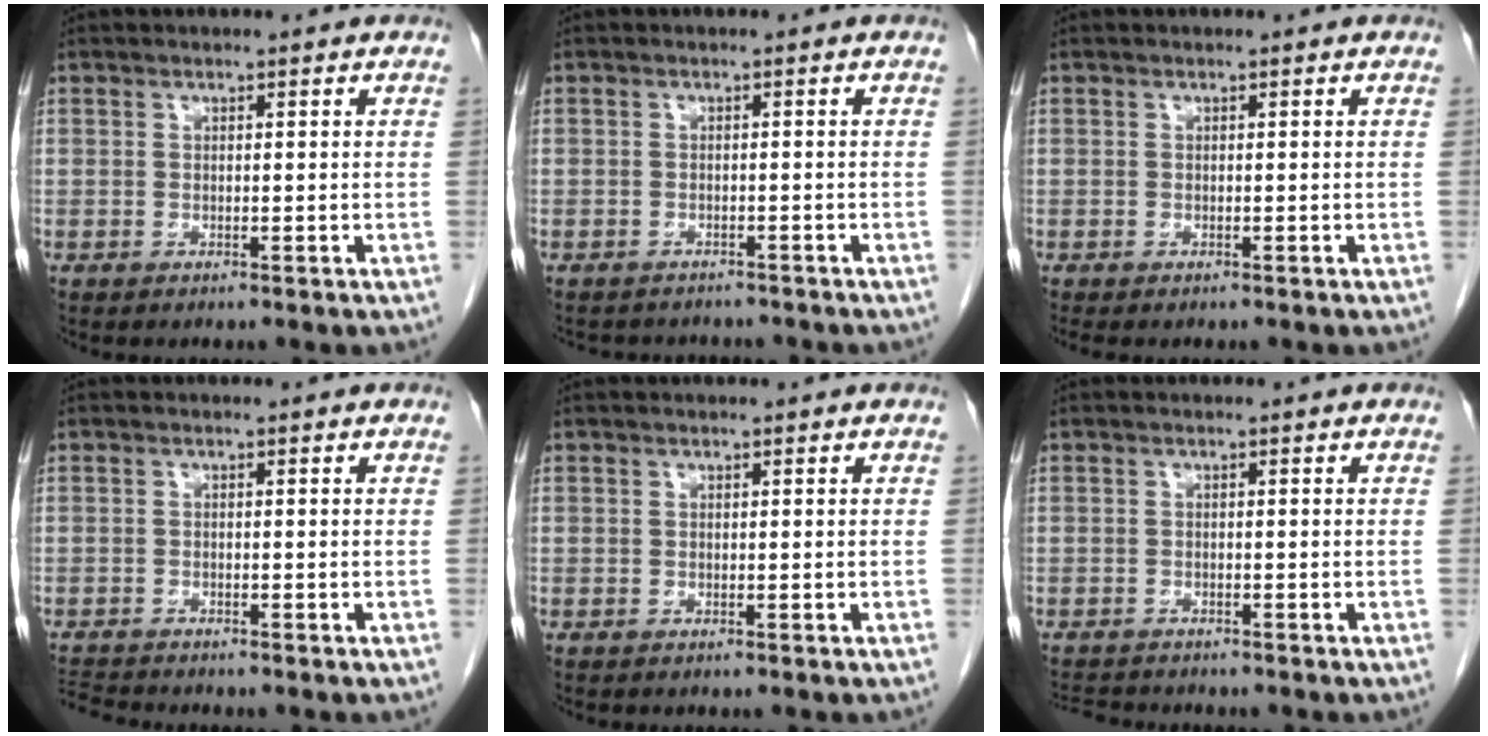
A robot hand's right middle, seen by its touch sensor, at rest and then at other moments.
{"total": 5.2, "force": [-4.7, 2.1, 0.5], "torque": [-0.006, 0.002, -0.059]}
{"total": 1.1, "force": [-0.9, 0.3, 0.4], "torque": [-0.008, -0.002, -0.013]}
{"total": 2.8, "force": [-2.8, -0.4, 0.0], "torque": [-0.005, -0.018, -0.052]}
{"total": 0.0}
{"total": 4.3, "force": [-4.1, 0.9, 1.0], "torque": [-0.016, -0.010, -0.065]}